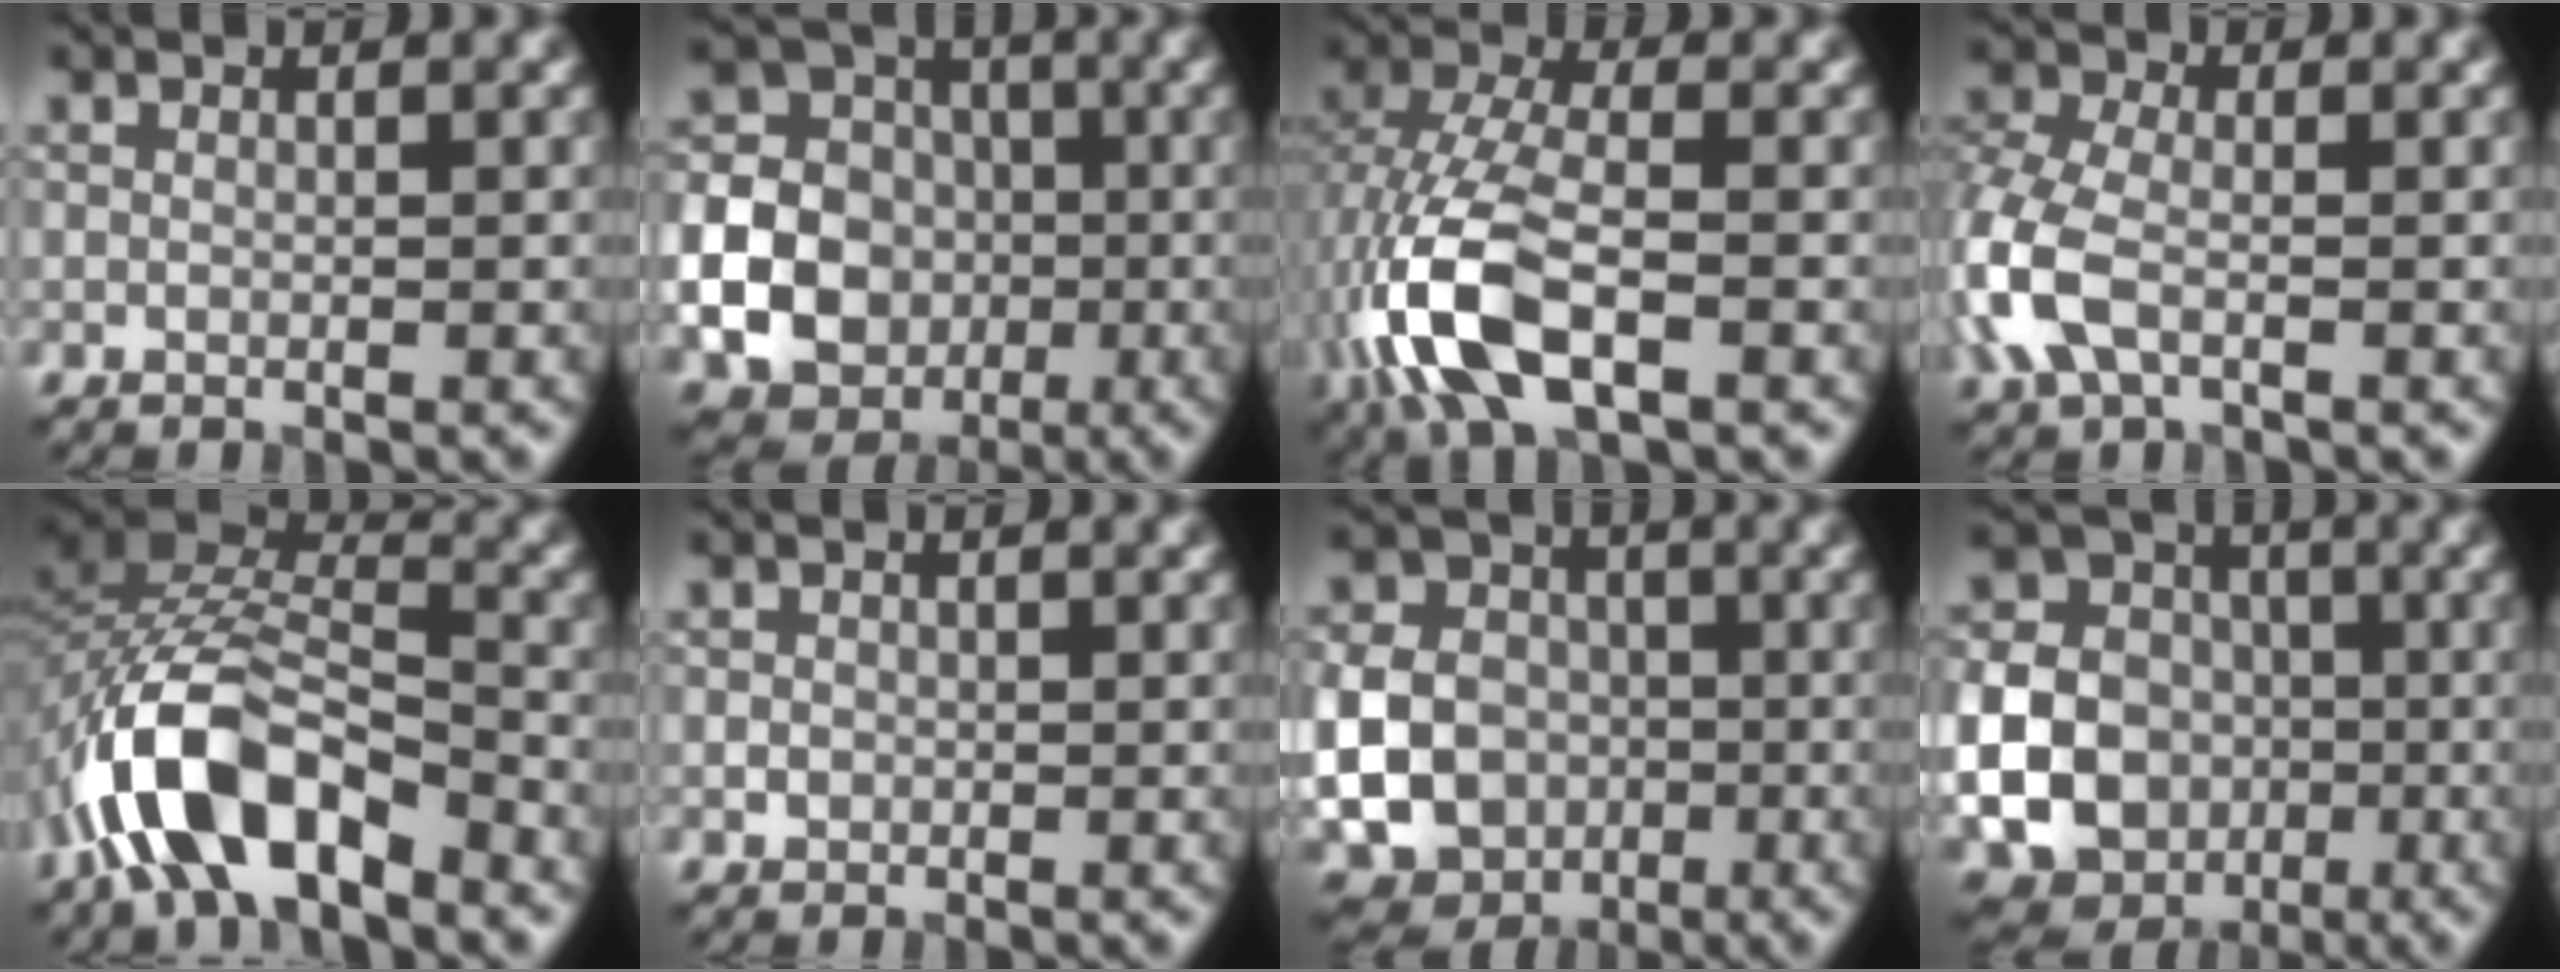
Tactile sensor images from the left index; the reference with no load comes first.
{"total": 15.4, "force": [-2.9, 14.3, 5.1], "torque": [-0.138, -0.023, -0.070]}
{"total": 9.0, "force": [-2.8, 4.4, 7.3], "torque": [-0.166, 0.004, -0.065]}
{"total": 5.6, "force": [-1.5, 3.4, 4.2], "torque": [-0.116, 0.002, -0.042]}
{"total": 10.1, "force": [-5.5, 4.5, 7.1], "torque": [-0.132, 0.012, -0.110]}
{"total": 0.7, "force": [-0.1, 0.7, 0.2], "torque": [0.000, -0.004, -0.003]}
{"total": 12.3, "force": [-2.5, 10.6, 5.7], "torque": [-0.122, -0.016, -0.067]}
{"total": 17.4, "force": [-3.5, 15.8, 6.3], "torque": [-0.157, -0.031, -0.084]}